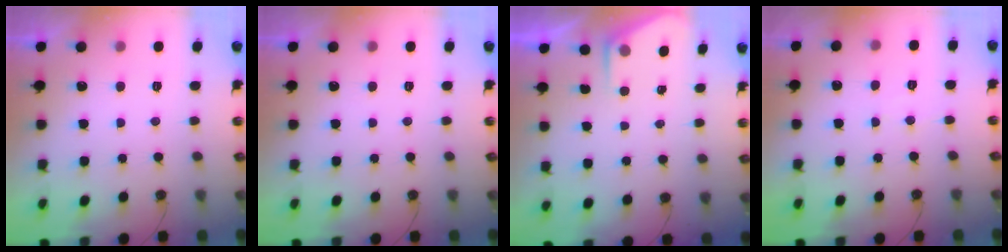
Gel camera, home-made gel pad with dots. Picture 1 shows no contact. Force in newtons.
{"total": 0.0}
{"total": 1.5, "press": 1.4, "slide": 0.2}
{"total": 3.2, "press": 3.2, "slide": 0.5}